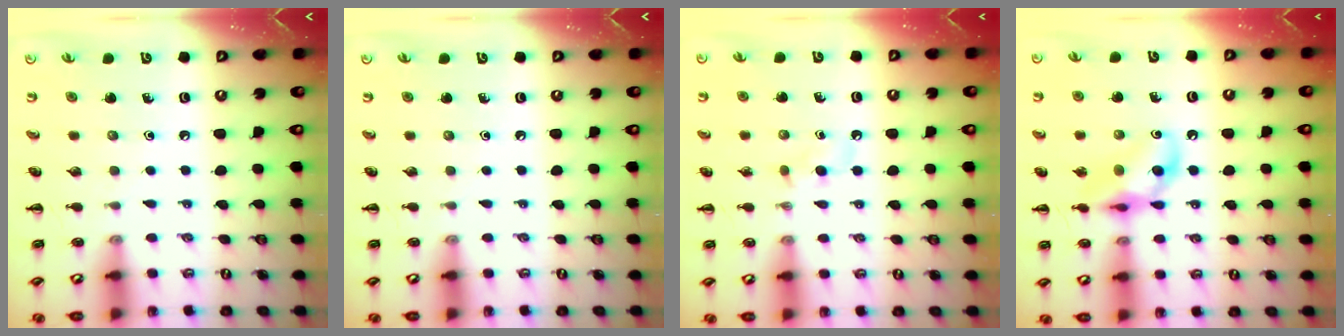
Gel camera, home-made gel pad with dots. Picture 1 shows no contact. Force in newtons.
{"total": 0.0}
{"total": 2.7, "press": 2.5, "slide": 1.2}
{"total": 12.9, "press": 12.7, "slide": 1.9}